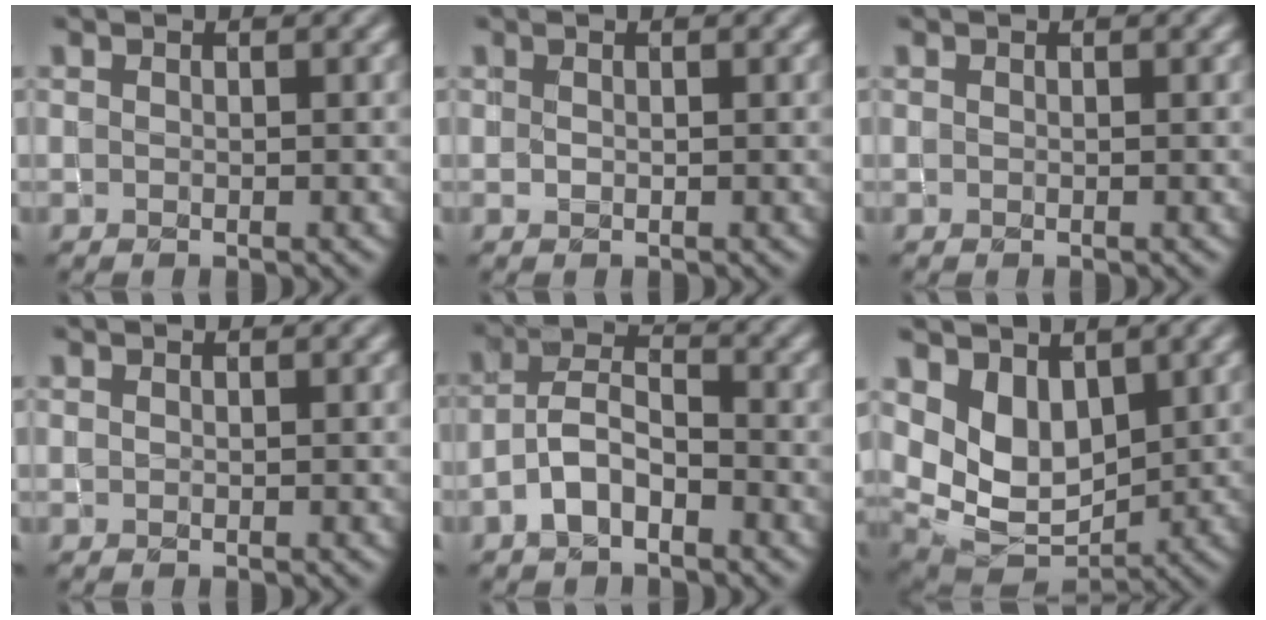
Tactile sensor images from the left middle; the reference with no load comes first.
{"total": 0.0}
{"total": 0.0}
{"total": 0.0}
{"total": 3.6, "force": [-2.2, 1.7, 2.4], "torque": [-0.043, 0.015, -0.050]}
{"total": 5.2, "force": [2.2, 3.5, 3.1], "torque": [-0.064, -0.016, 0.043]}